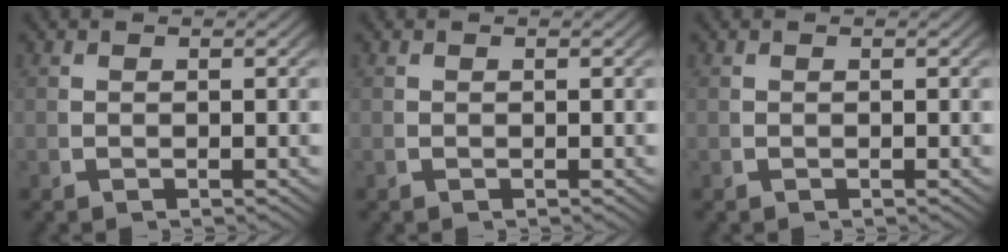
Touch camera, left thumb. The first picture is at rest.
{"total": 0.0}
{"total": 0.0}